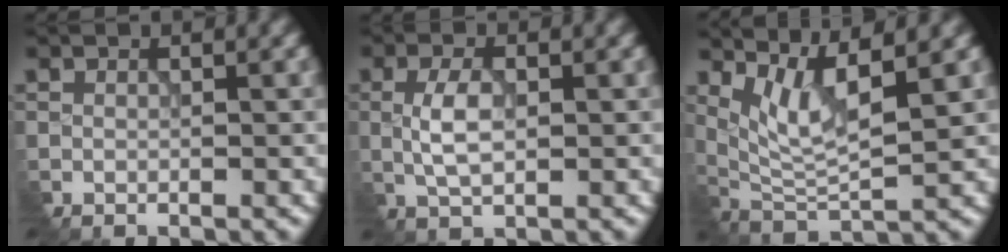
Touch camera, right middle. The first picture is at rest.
{"total": 3.0, "force": [-0.5, 1.4, 2.7], "torque": [-0.064, 0.000, -0.007]}
{"total": 4.3, "force": [2.1, 0.8, 3.7], "torque": [-0.084, -0.010, 0.051]}